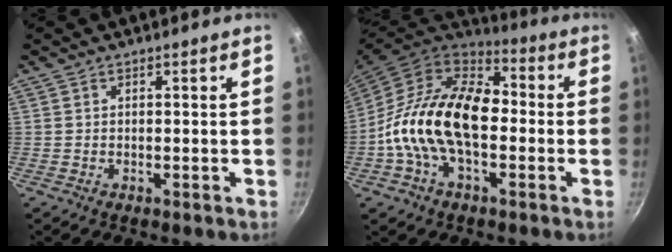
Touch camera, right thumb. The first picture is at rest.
{"total": 20.1, "force": [-2.0, 12.3, 15.8], "torque": [-0.259, 0.040, -0.054]}